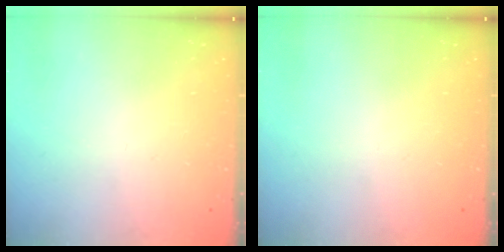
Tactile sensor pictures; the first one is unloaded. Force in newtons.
{"total": 0.0}